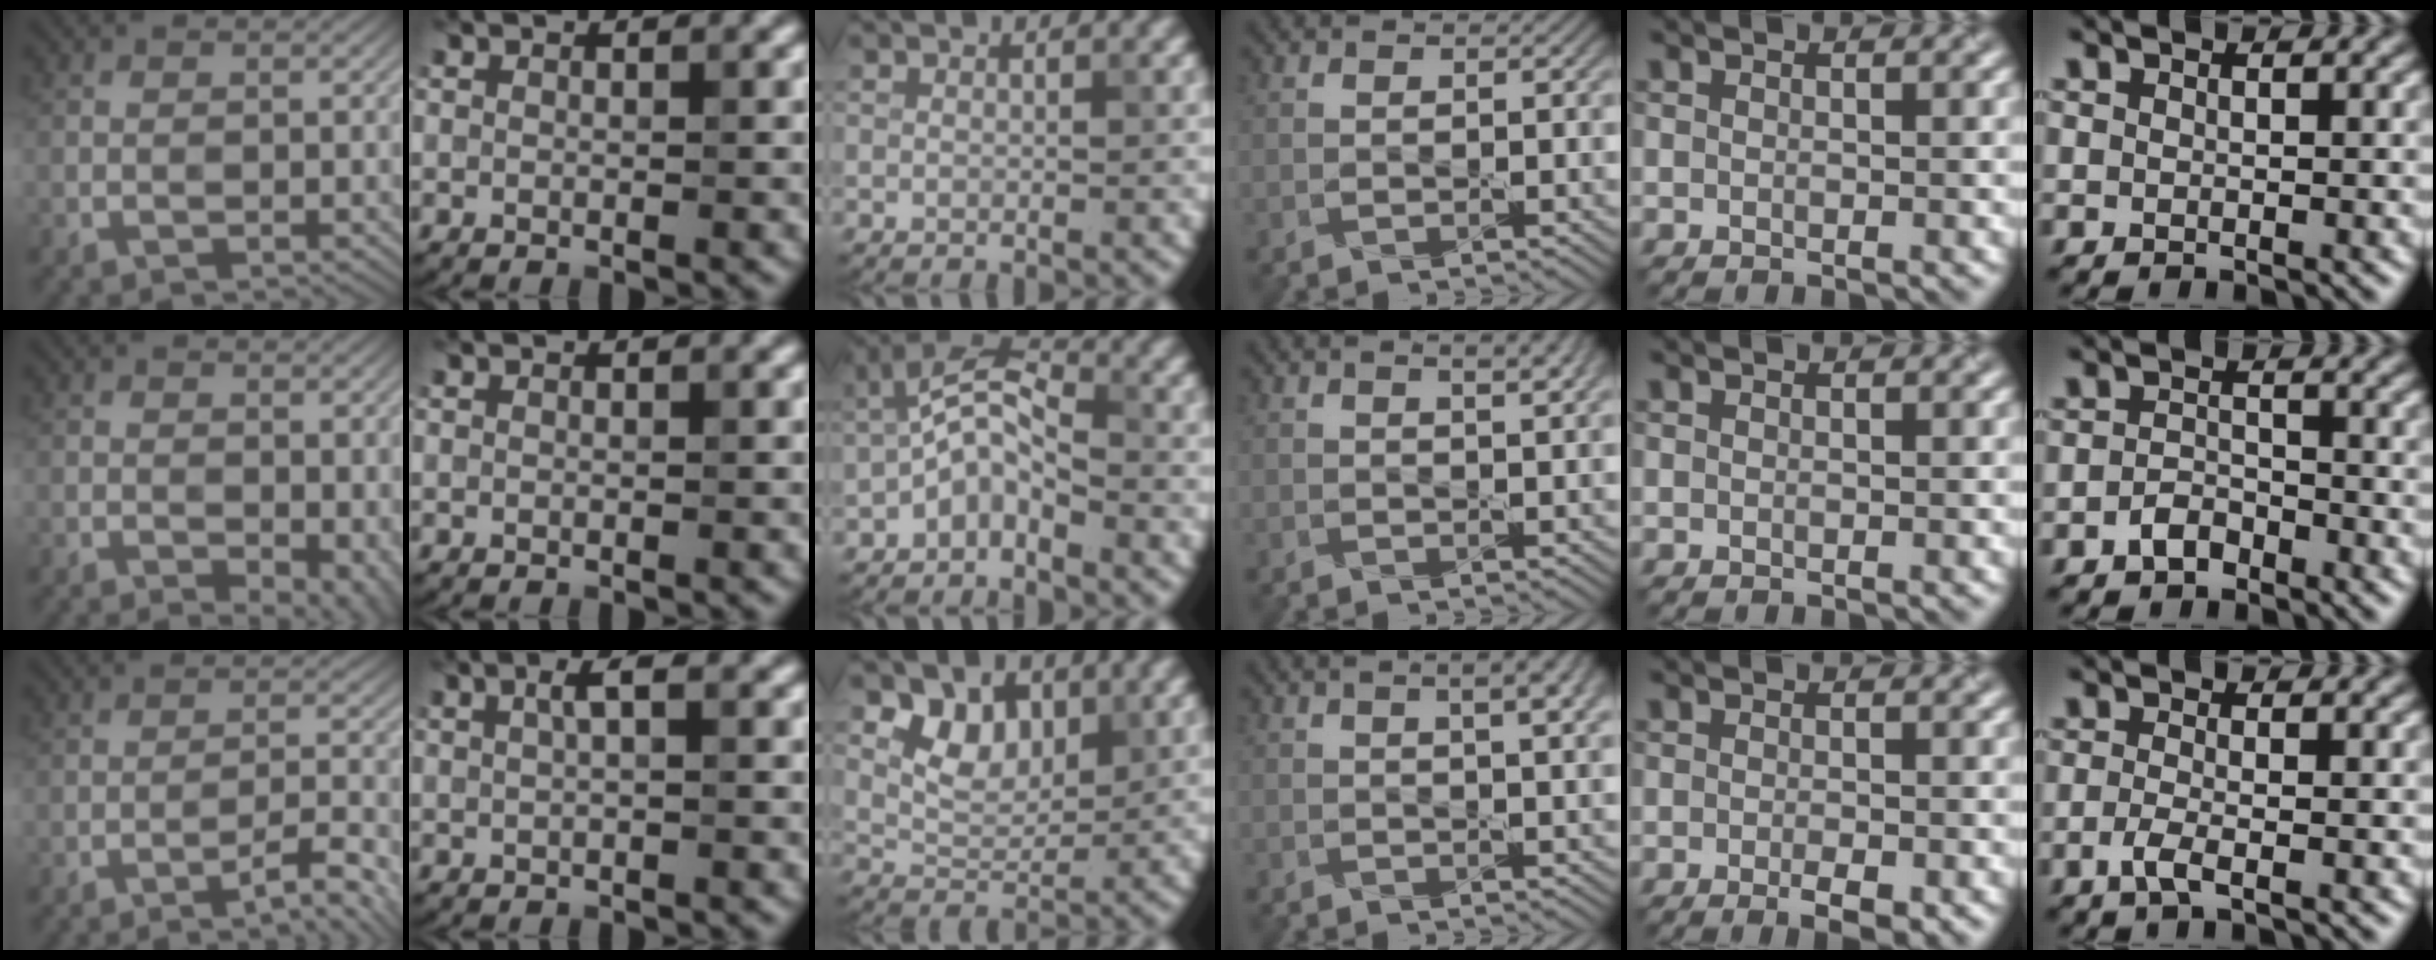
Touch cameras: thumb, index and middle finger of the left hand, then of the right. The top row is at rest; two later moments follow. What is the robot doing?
{"motion": "pour", "object": "sugar"}